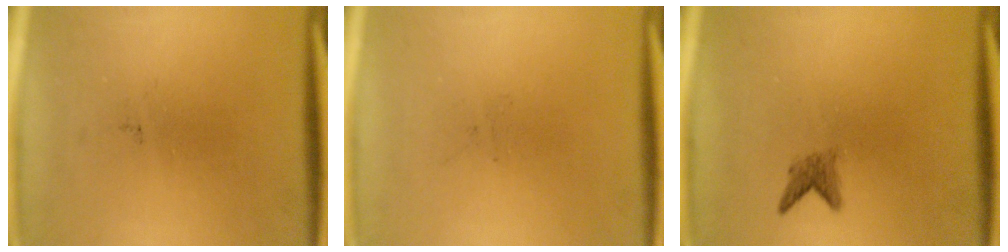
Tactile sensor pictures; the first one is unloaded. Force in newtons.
{"total": 0.0}
{"total": 1.7}